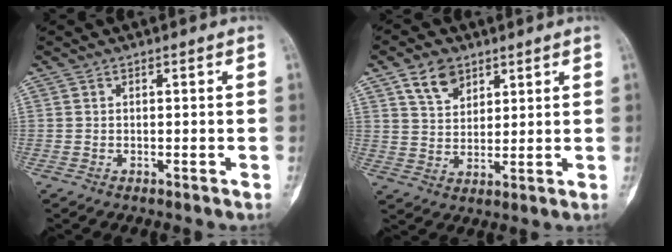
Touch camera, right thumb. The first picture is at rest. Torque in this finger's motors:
{"motor_torque": [-0.55, 0.58, 0.07, -0.05, 0.03]}